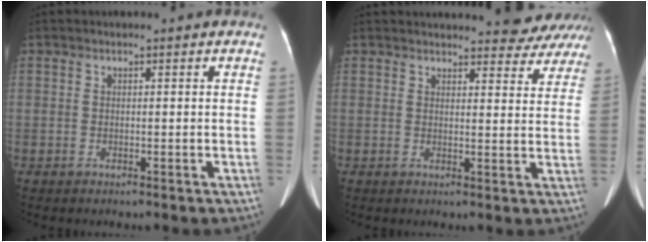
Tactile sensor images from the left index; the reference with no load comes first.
{"total": 15.8, "force": [14.9, 4.0, 3.1], "torque": [-0.021, -0.008, 0.157]}